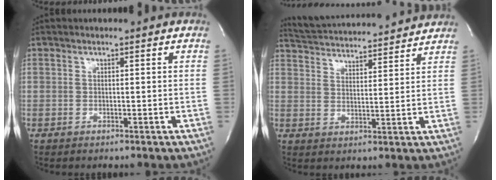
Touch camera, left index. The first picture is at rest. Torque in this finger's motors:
{"motor_torque": [0.43, -0.80, 0.02, -0.05]}